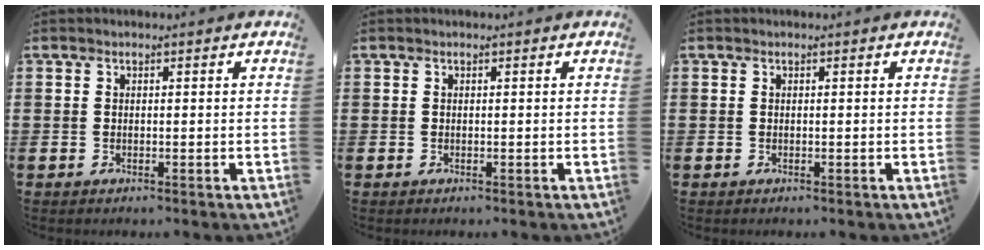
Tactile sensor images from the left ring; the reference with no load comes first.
{"total": 0.0}
{"total": 0.0}